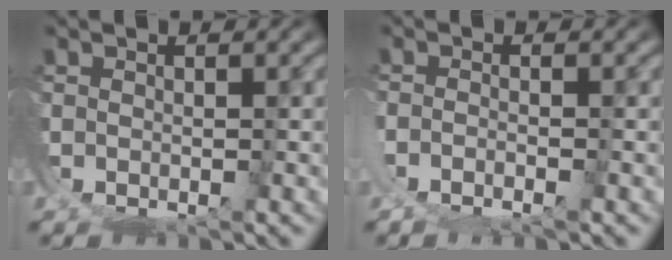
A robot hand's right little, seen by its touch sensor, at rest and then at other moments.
{"total": 1.5, "force": [-1.1, -0.5, 0.8], "torque": [-0.007, -0.004, -0.017]}